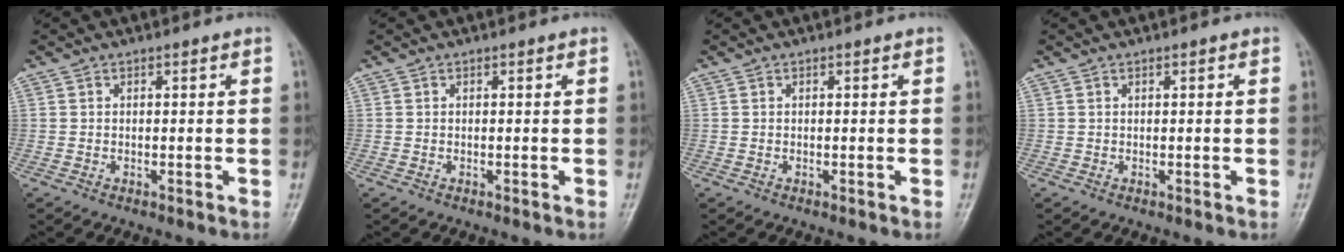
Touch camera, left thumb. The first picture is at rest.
{"total": 0.0}
{"total": 0.0}
{"total": 0.0}